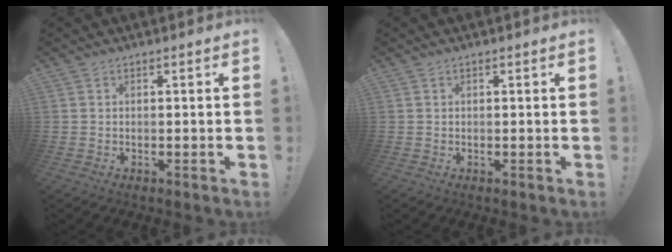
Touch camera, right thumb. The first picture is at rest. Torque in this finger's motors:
{"motor_torque": [0.17, 0.26, 0.03, -0.07, 0.18]}